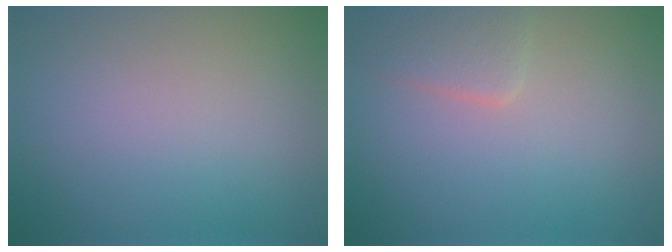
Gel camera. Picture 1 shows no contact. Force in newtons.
{"total": 2.6, "press": 2.5, "slide": 0.3}